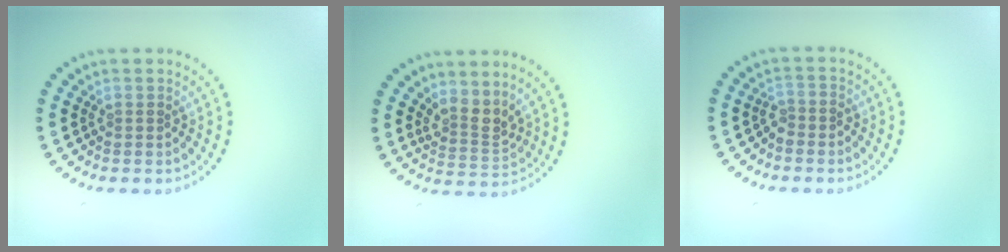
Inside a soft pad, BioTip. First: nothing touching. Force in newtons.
{"total": 2.8, "press": 2.0, "slide": 2.0}
{"total": 1.4, "press": 1.1, "slide": 0.9}